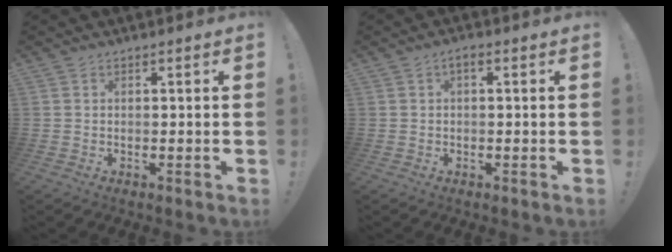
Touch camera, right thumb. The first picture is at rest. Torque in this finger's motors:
{"motor_torque": [-0.22, 0.40, 0.18, 0.17, 0.00]}